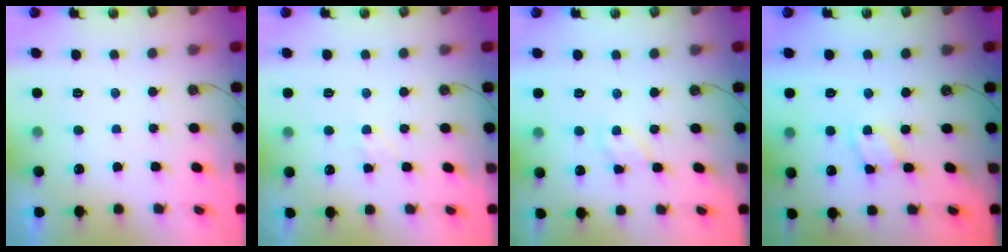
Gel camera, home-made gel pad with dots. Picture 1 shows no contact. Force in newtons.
{"total": 4.7, "press": 4.7, "slide": 0.7}
{"total": 3.0, "press": 2.9, "slide": 0.4}
{"total": 2.7, "press": 2.7, "slide": 0.1}